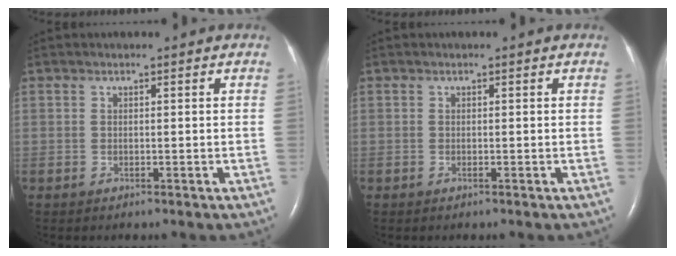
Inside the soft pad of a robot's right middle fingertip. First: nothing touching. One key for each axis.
{"total": 0.0}